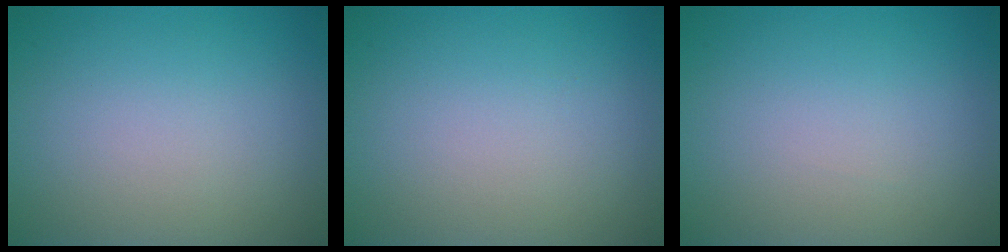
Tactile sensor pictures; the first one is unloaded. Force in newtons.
{"total": 0.0}
{"total": 0.0}